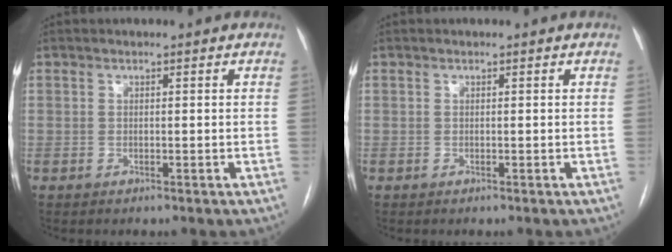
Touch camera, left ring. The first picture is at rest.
{"total": 0.0}